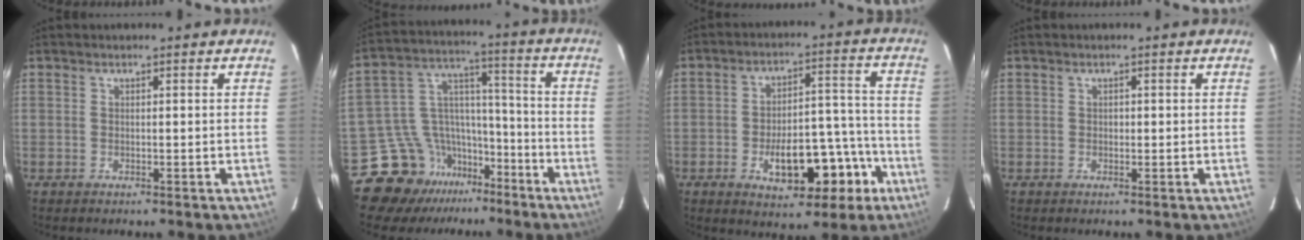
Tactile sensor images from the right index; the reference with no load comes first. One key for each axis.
{"total": 14.6, "fx": -10.1, "fy": 10.2, "fz": 2.9, "tx": -0.043, "ty": 0.101, "tz": -0.158}
{"total": 13.2, "fx": -5.7, "fy": 5.8, "fz": 10.4, "tx": -0.145, "ty": 0.030, "tz": -0.074}
{"total": 0.7, "fx": -0.1, "fy": 0.5, "fz": 0.5, "tx": -0.010, "ty": 0.001, "tz": -0.001}